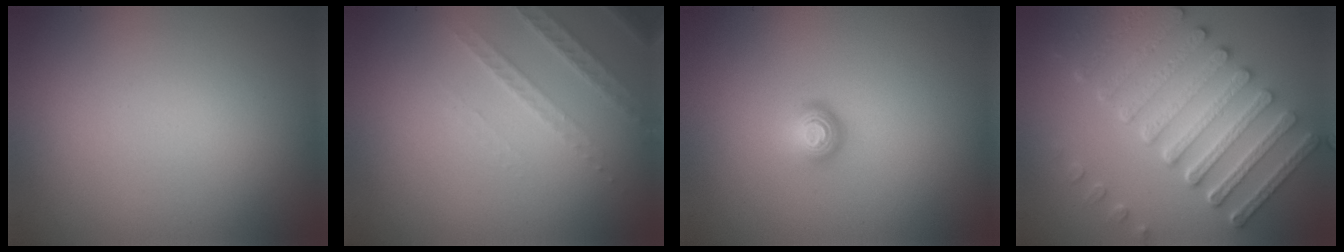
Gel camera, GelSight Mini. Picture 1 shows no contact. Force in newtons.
{"total": 2.2, "press": 2.1, "slide": 0.7}
{"total": 1.6, "press": 1.1, "slide": 1.2}
{"total": 7.7, "press": 6.1, "slide": 4.8}